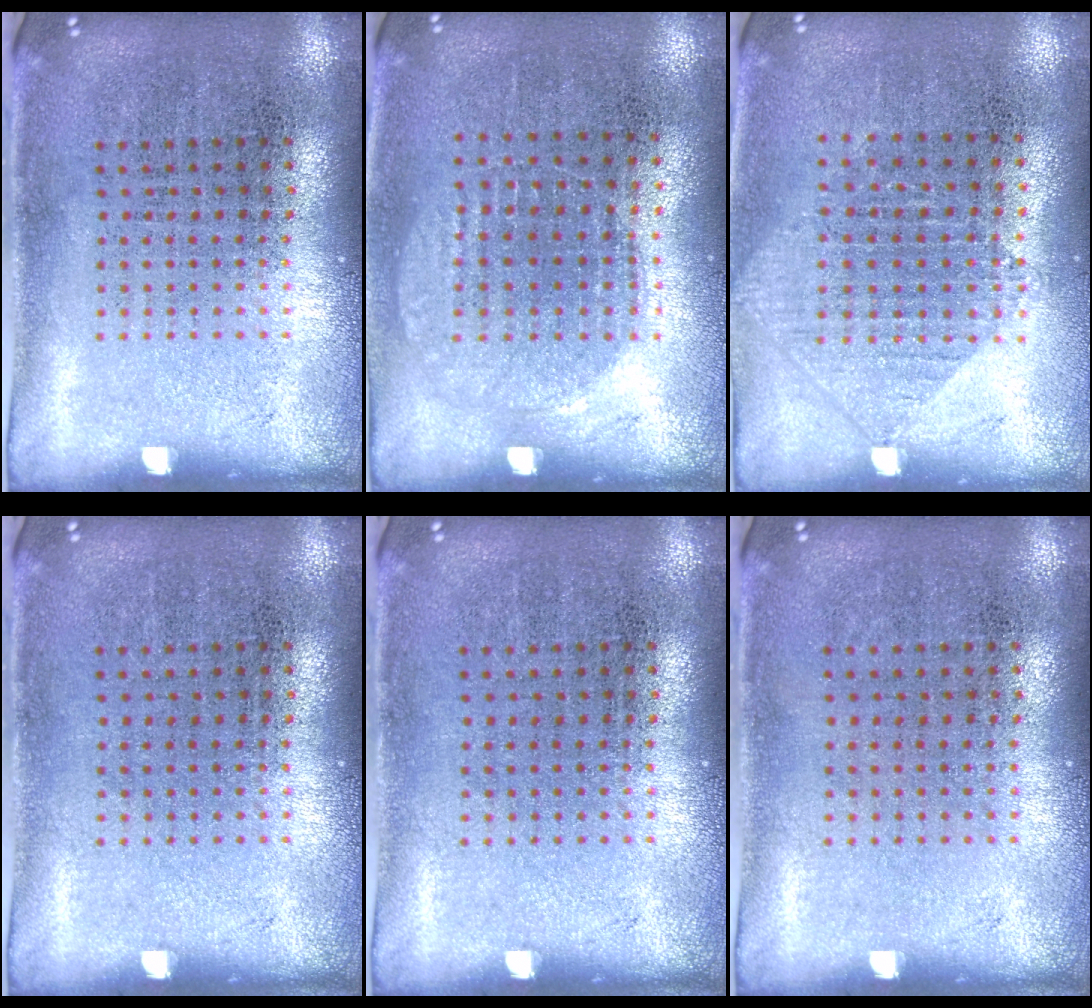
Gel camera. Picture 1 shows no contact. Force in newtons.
{"total": 1.0, "press": 0.9, "slide": 0.3}
{"total": 0.9, "press": 0.9, "slide": 0.2}
{"total": 0.0}
{"total": 0.0}
{"total": 0.0}